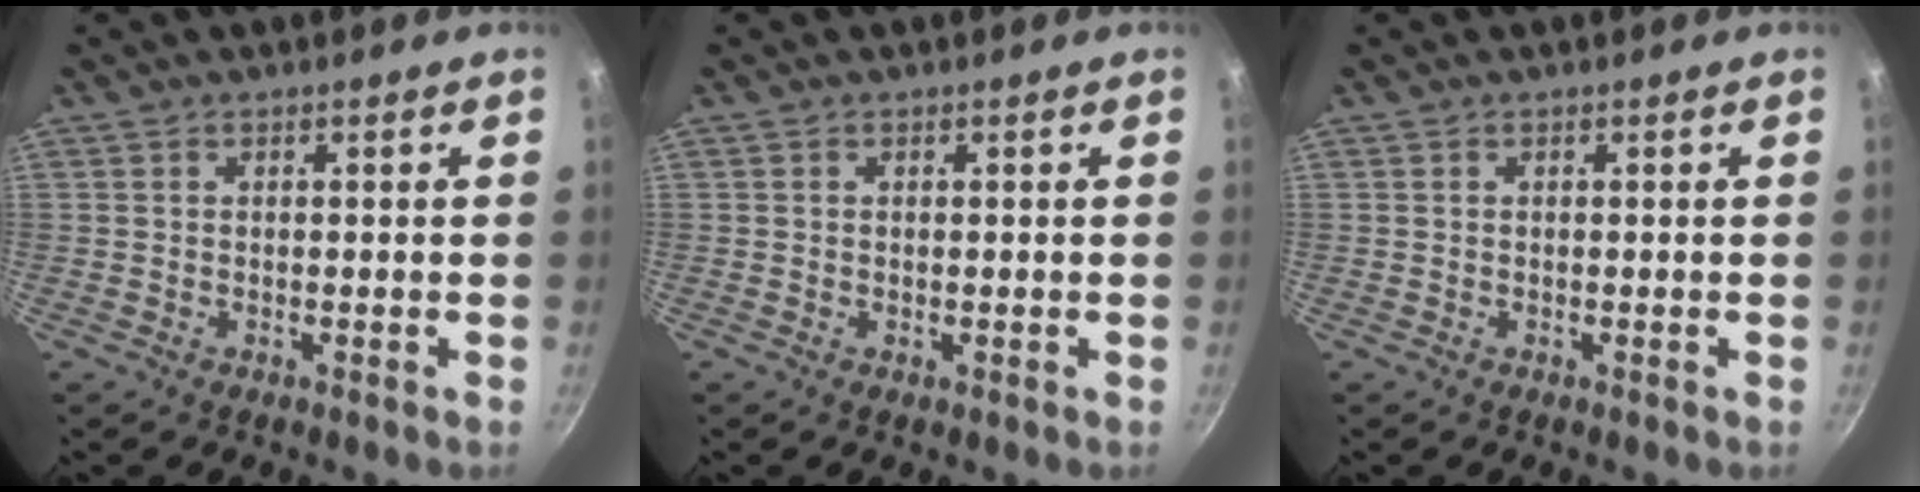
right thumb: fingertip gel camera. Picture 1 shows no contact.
{"total": 0.0}
{"total": 0.0}